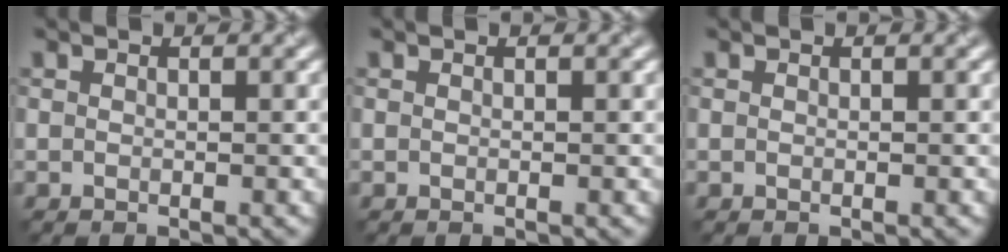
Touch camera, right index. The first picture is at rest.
{"total": 0.0}
{"total": 0.0}